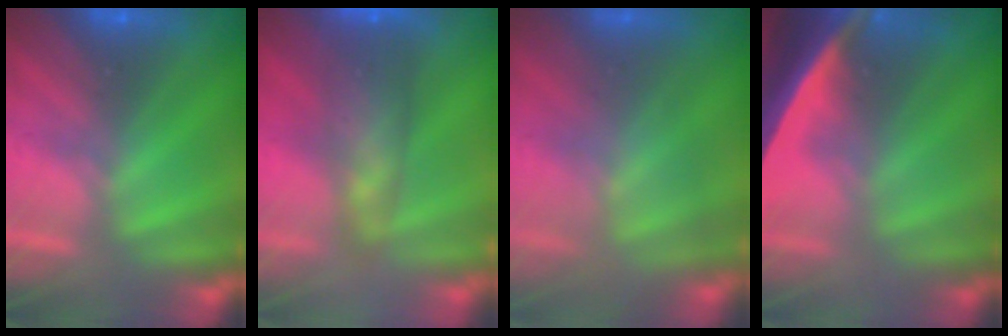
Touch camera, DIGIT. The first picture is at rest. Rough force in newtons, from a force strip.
{"total": 7.3}
{"total": 3.3}
{"total": 5.6}